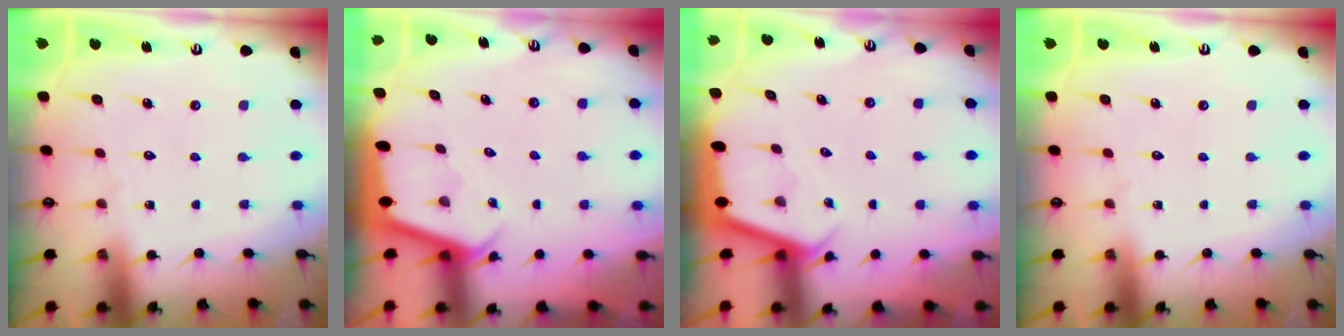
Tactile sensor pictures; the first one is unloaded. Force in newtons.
{"total": 2.4, "press": 2.4, "slide": 0.1}
{"total": 2.5, "press": 2.5, "slide": 0.1}
{"total": 0.0}